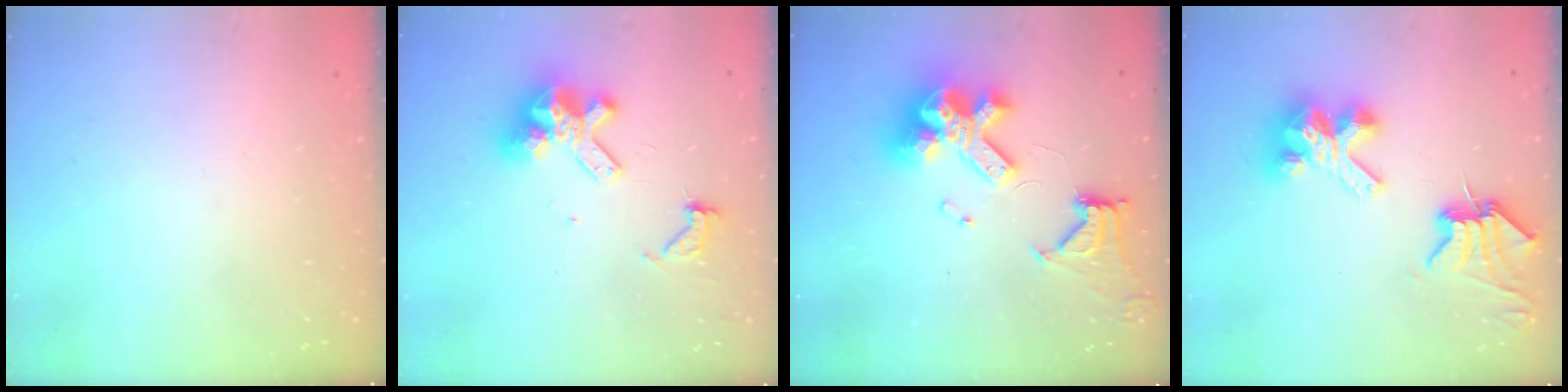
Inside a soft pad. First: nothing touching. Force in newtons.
{"total": 11.0, "press": 10.9, "slide": 1.4}
{"total": 16.2, "press": 16.1, "slide": 1.8}
{"total": 10.2, "press": 10.1, "slide": 1.2}